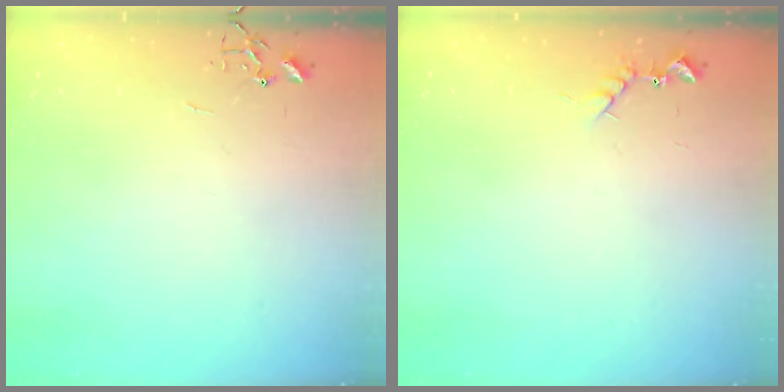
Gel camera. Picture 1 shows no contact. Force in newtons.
{"total": 6.0, "press": 6.0, "slide": 0.6}